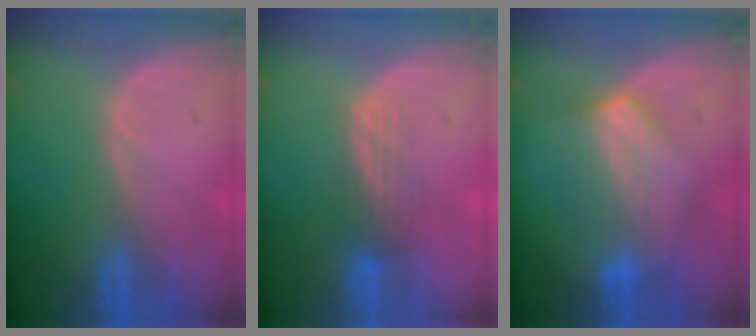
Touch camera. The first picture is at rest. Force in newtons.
{"total": 3.4, "press": 3.0, "slide": 1.7}
{"total": 7.0, "press": 6.7, "slide": 1.8}